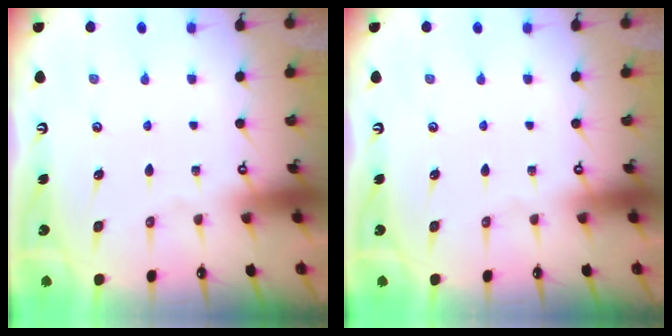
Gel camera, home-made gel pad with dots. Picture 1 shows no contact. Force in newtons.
{"total": 0.0}